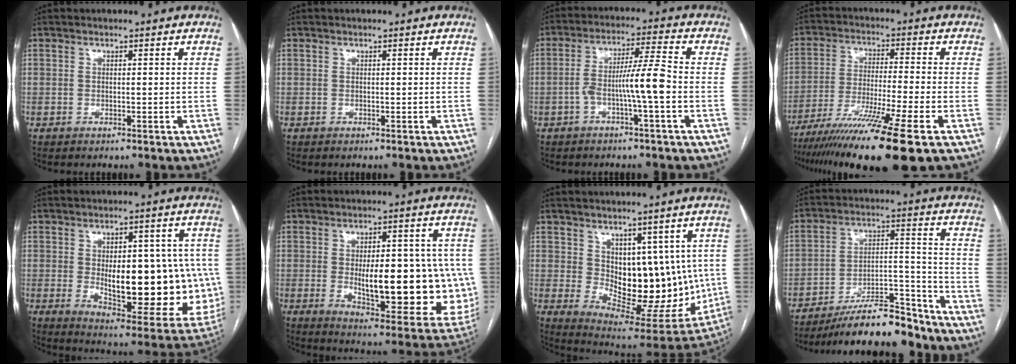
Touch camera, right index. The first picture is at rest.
{"total": 0.0}
{"total": 7.7, "force": [-2.2, -0.2, 7.4], "torque": [-0.135, 0.019, -0.037]}
{"total": 17.2, "force": [-11.9, -1.1, 12.4], "torque": [-0.203, -0.049, -0.198]}
{"total": 21.9, "force": [-1.4, 8.9, 20.0], "torque": [-0.229, 0.007, 0.012]}
{"total": 21.5, "force": [-1.6, 7.9, 20.0], "torque": [-0.217, 0.010, 0.009]}
{"total": 16.2, "force": [1.0, 8.6, 13.7], "torque": [-0.171, -0.006, 0.042]}
{"total": 15.2, "force": [-13.3, 3.1, 6.6], "torque": [-0.100, 0.034, -0.223]}